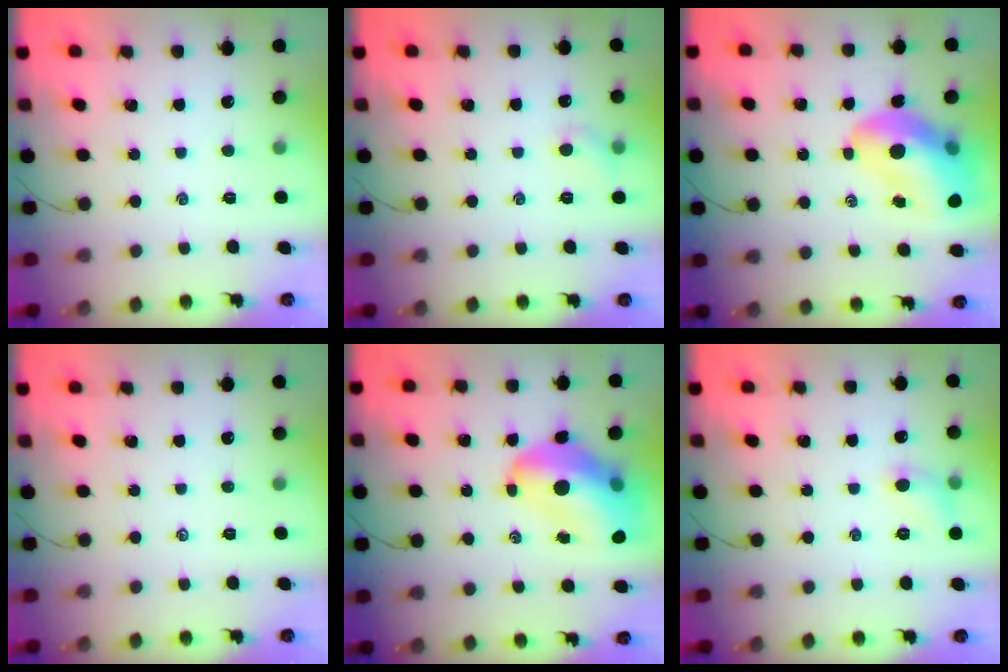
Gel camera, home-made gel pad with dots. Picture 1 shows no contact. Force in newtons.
{"total": 5.4, "press": 5.2, "slide": 1.4}
{"total": 15.4, "press": 14.8, "slide": 4.2}
{"total": 0.0}
{"total": 17.1, "press": 16.4, "slide": 4.8}
{"total": 6.5, "press": 6.3, "slide": 1.6}